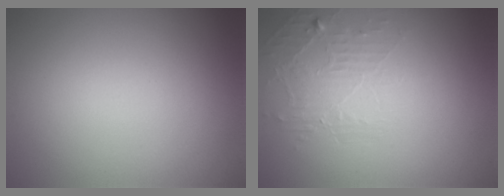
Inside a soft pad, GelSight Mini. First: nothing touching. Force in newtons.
{"total": 1.8, "press": 0.8, "slide": 1.6}